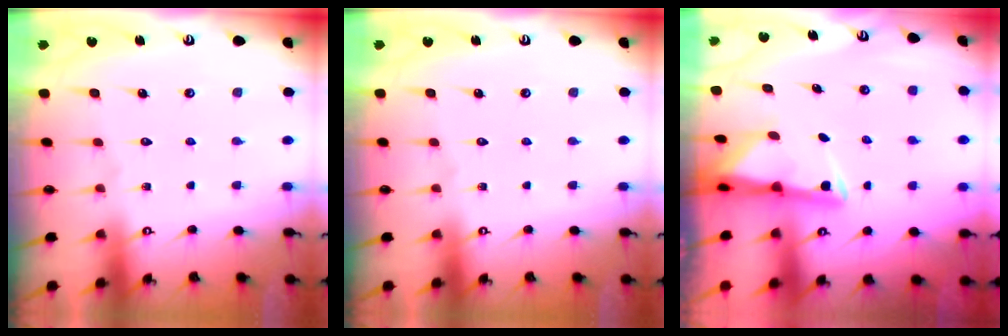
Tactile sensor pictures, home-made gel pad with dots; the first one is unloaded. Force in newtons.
{"total": 0.0}
{"total": 2.9, "press": 2.8, "slide": 0.7}